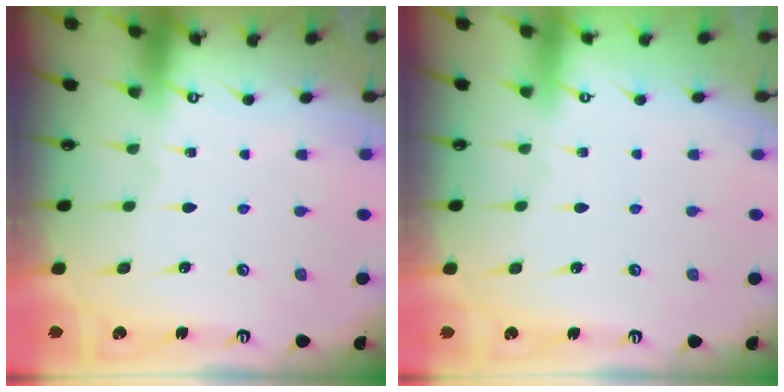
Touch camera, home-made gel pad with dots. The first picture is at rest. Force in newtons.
{"total": 0.0}